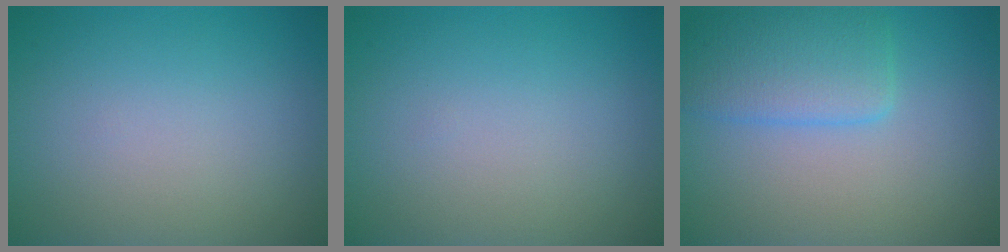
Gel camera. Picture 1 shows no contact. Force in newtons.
{"total": 0.0}
{"total": 3.8, "press": 3.8, "slide": 0.1}